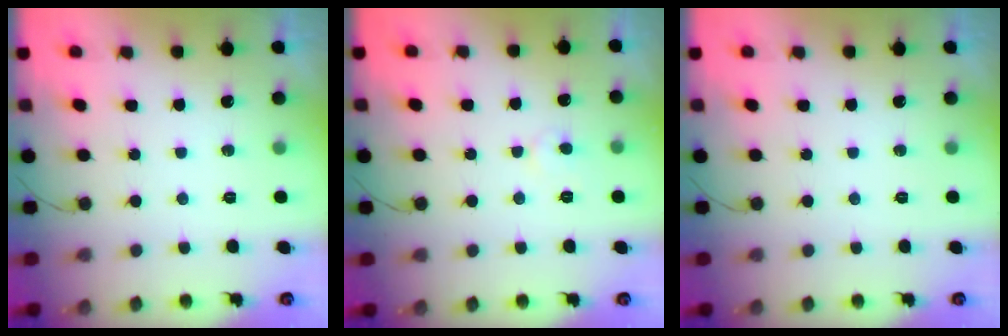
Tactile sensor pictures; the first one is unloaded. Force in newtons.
{"total": 3.3, "press": 3.2, "slide": 0.4}
{"total": 0.0}